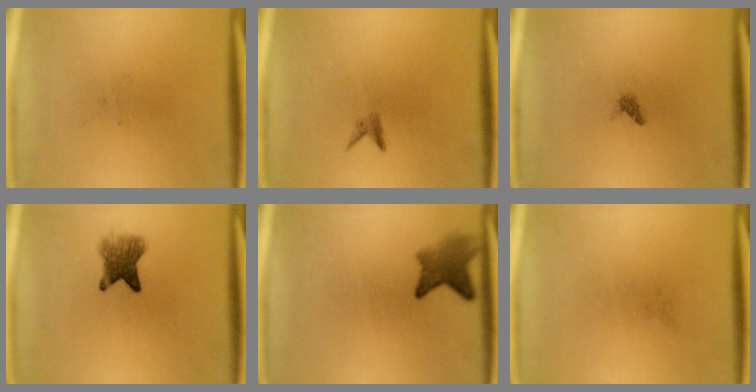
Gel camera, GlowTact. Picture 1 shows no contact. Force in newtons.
{"total": 0.8}
{"total": 0.7}
{"total": 4.8}
{"total": 4.1}
{"total": 0.0}